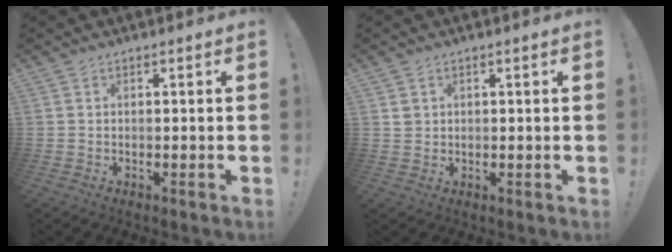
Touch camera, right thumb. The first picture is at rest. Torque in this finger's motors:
{"motor_torque": [-0.17, 0.17, -0.08, 0.01, 0.01]}